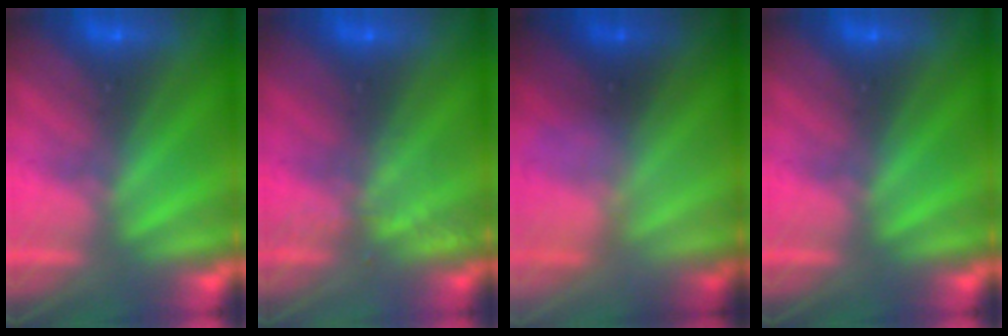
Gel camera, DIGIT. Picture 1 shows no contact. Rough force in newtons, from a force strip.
{"total": 2.2}
{"total": 2.4}
{"total": 0.0}